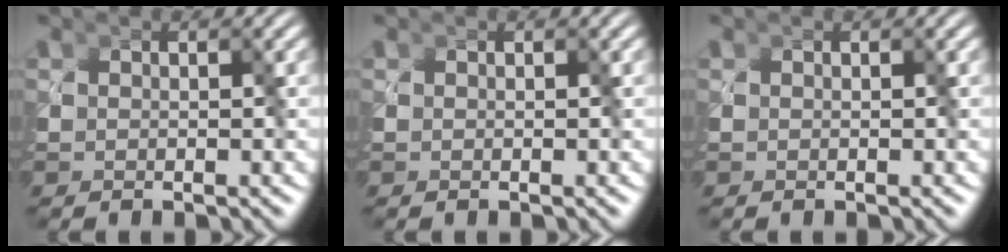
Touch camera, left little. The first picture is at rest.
{"total": 0.0}
{"total": 0.0}